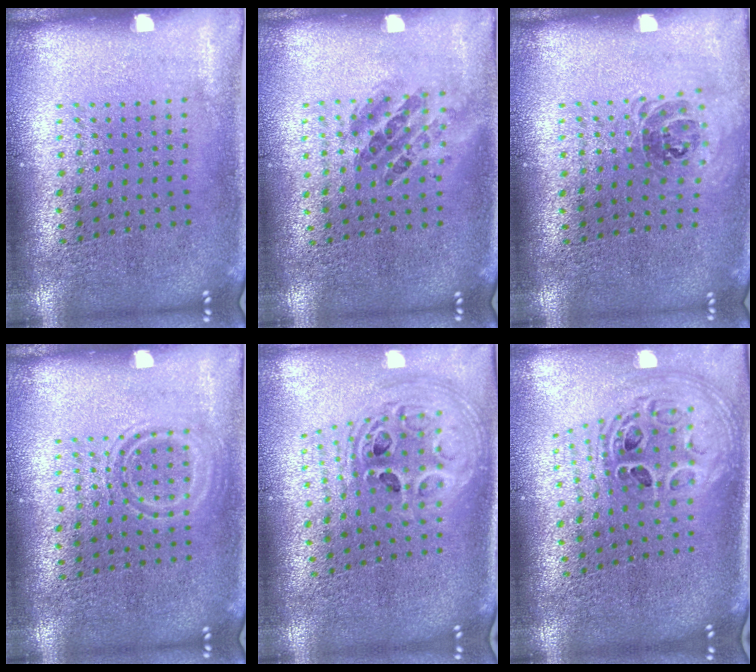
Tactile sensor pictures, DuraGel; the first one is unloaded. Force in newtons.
{"total": 0.9, "press": 0.9, "slide": 0.4}
{"total": 1.0, "press": 0.8, "slide": 0.5}
{"total": 1.5, "press": 1.5, "slide": 0.3}
{"total": 2.5, "press": 1.9, "slide": 1.6}
{"total": 1.8, "press": 1.5, "slide": 1.0}